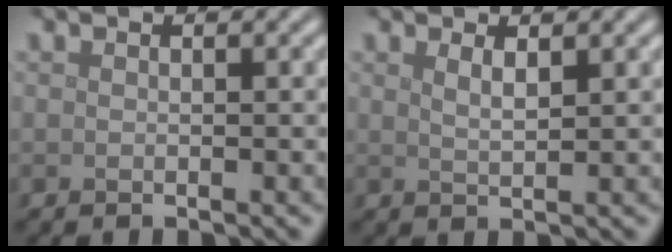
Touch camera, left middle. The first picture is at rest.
{"total": 1.5, "force": [0.9, 0.4, 1.1], "torque": [-0.016, 0.000, 0.014]}